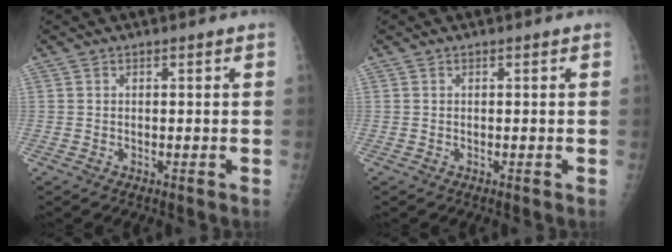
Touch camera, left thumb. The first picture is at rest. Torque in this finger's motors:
{"motor_torque": [0.00, 0.00, 0.00, 0.00, 0.00]}